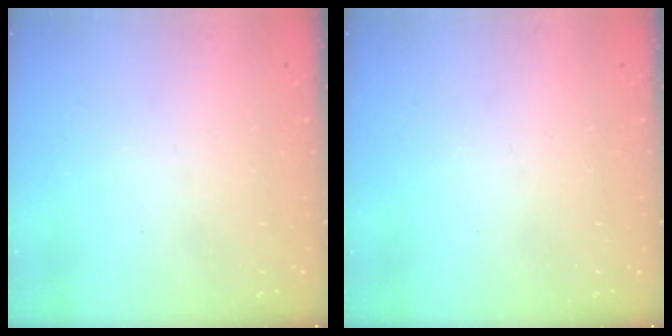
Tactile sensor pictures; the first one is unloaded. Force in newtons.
{"total": 0.0}